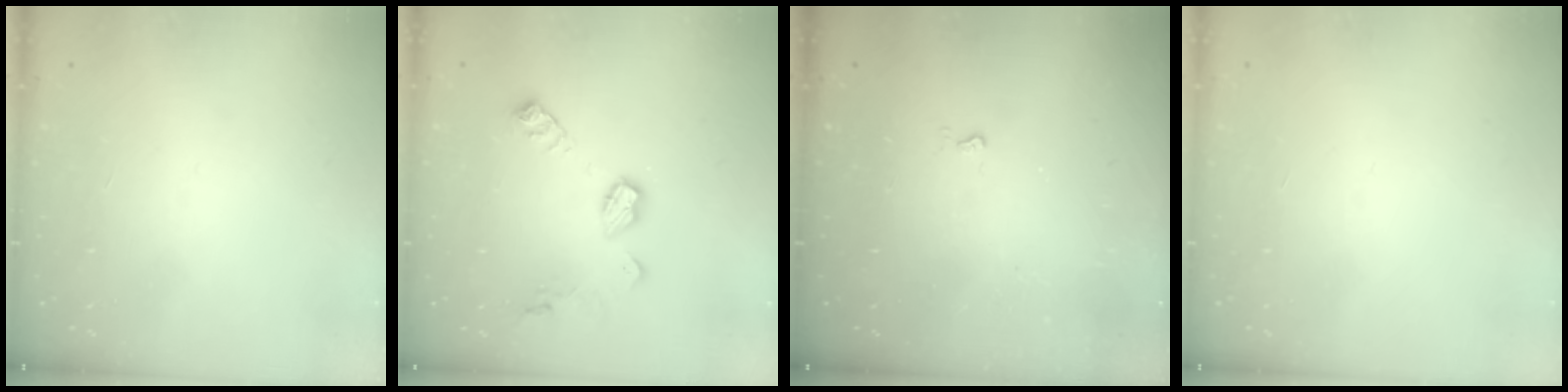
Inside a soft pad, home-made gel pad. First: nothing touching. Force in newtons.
{"total": 10.0, "press": 10.0, "slide": 0.6}
{"total": 2.6, "press": 2.6, "slide": 0.4}
{"total": 0.0}